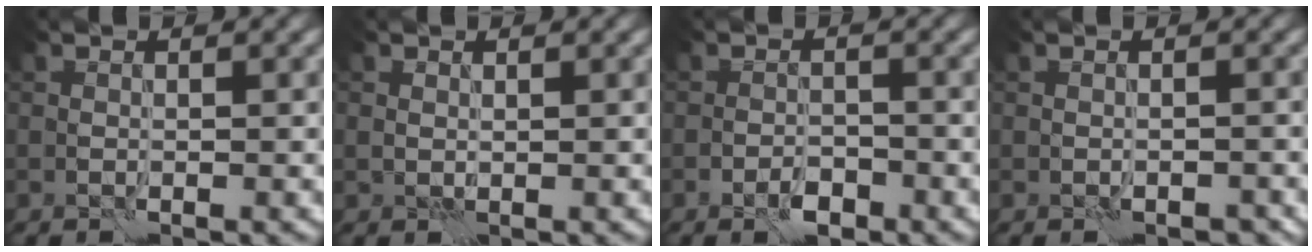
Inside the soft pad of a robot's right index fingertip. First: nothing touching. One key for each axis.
{"total": 0.6, "fx": 0.4, "fy": 0.4, "fz": -0.1, "tx": 0.005, "ty": -0.002, "tz": 0.007}
{"total": 2.0, "fx": -1.3, "fy": 1.0, "fz": 1.1, "tx": -0.014, "ty": 0.003, "tz": -0.025}
{"total": 1.3, "fx": -1.0, "fy": 0.8, "fz": 0.4, "tx": -0.009, "ty": 0.004, "tz": -0.011}